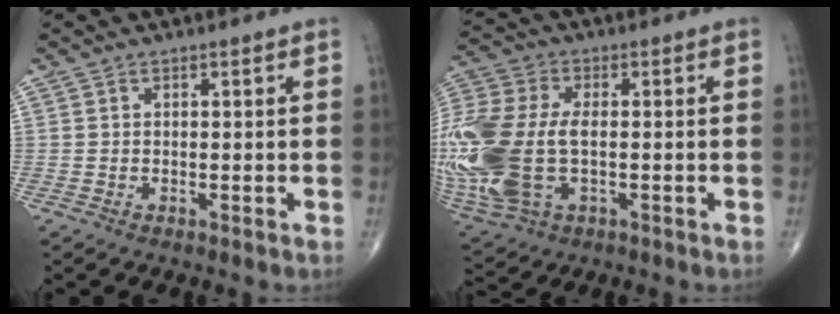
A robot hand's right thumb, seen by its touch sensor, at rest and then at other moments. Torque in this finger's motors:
{"motor_torque": [2.49, 2.52, 1.83, 0.28, 0.54]}